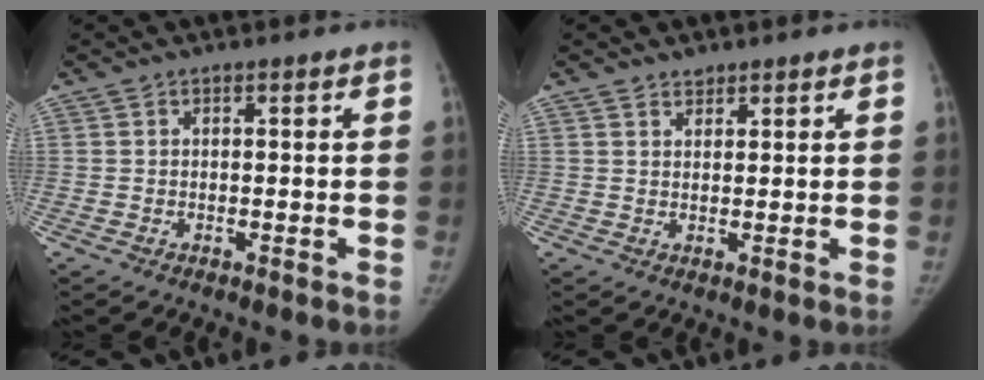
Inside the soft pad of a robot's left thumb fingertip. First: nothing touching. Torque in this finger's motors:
{"motor_torque": [-0.17, -0.01, 0.03, 0.27, -0.01]}